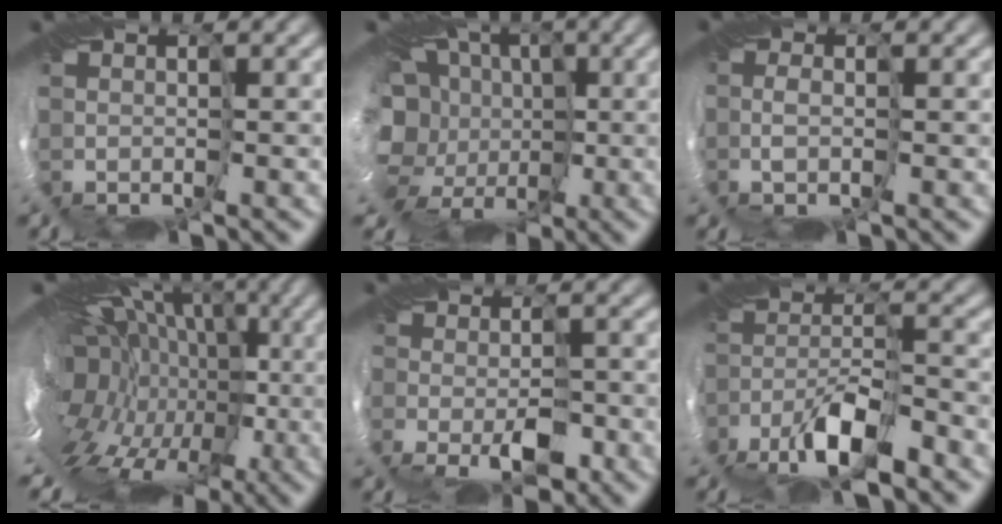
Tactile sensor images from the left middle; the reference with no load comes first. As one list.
[{"total": 12.4, "force": [-1.0, 10.5, 6.5], "torque": [-0.103, -0.008, -0.041]}, {"total": 0.8, "force": [-0.6, 0.0, 0.5], "torque": [-0.008, -0.001, -0.011]}, {"total": 17.2, "force": [-3.0, 12.4, 11.5], "torque": [-0.128, 0.001, -0.070]}, {"total": 1.1, "force": [-1.0, 0.0, 0.3], "torque": [0.006, -0.004, -0.016]}, {"total": 4.1, "force": [-3.8, 0.1, 1.6], "torque": [-0.018, -0.001, -0.073]}]